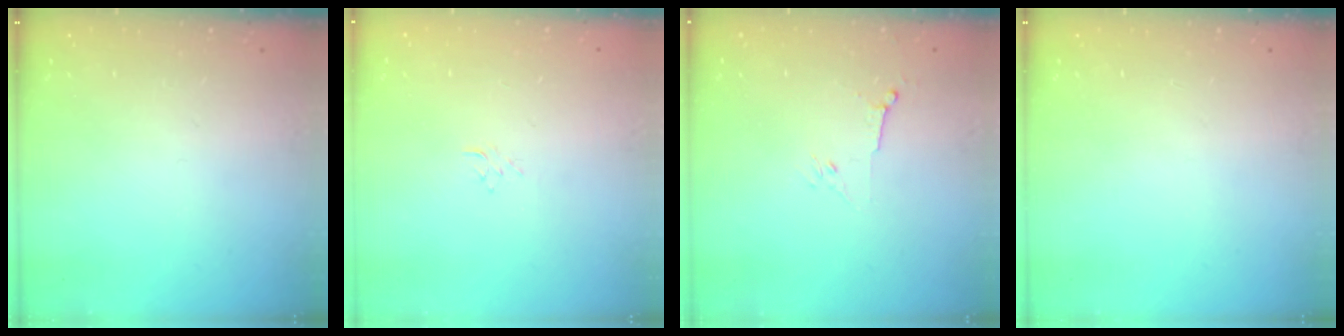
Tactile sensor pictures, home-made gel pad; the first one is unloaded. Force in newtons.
{"total": 3.7, "press": 3.7, "slide": 0.1}
{"total": 3.5, "press": 3.4, "slide": 0.8}
{"total": 0.0}